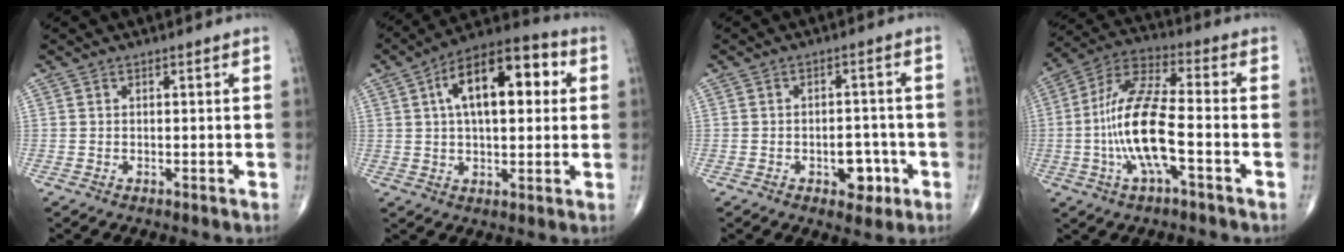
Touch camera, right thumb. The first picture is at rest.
{"total": 17.3, "force": [4.2, 8.3, 14.6], "torque": [-0.204, 0.026, 0.057]}
{"total": 6.2, "force": [-2.1, 3.7, 4.4], "torque": [-0.036, 0.016, -0.024]}
{"total": 14.8, "force": [-3.2, 4.3, 13.8], "torque": [-0.290, 0.035, -0.065]}